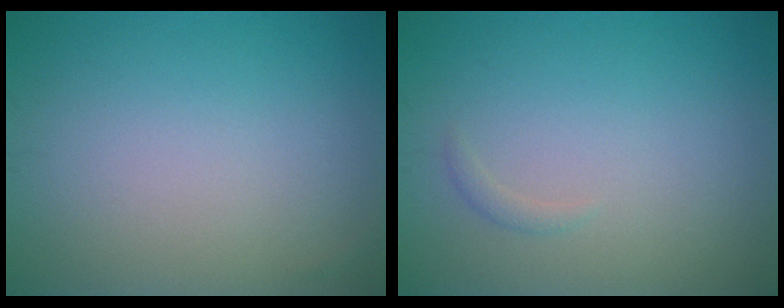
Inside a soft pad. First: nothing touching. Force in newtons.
{"total": 0.7, "press": 0.7, "slide": 0.0}